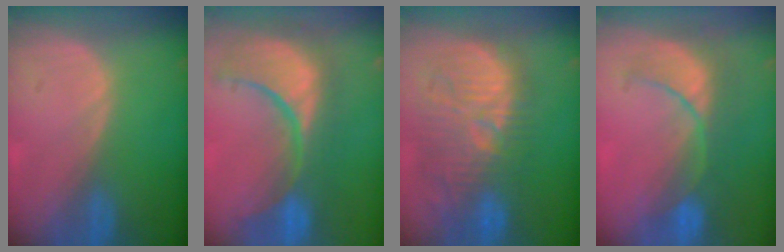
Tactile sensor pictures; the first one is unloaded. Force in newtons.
{"total": 13.0, "press": 11.5, "slide": 6.1}
{"total": 12.2, "press": 11.7, "slide": 3.6}
{"total": 7.9, "press": 7.8, "slide": 1.6}